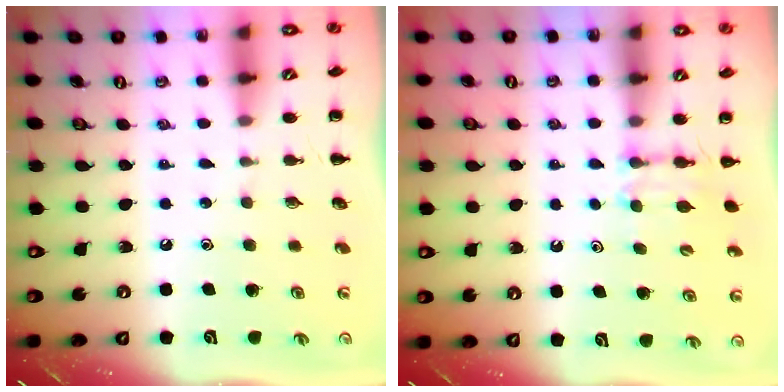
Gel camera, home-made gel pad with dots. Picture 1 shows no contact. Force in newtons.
{"total": 6.1, "press": 5.9, "slide": 1.6}